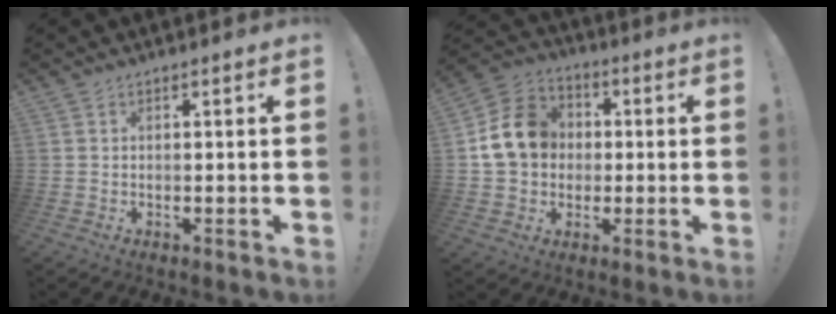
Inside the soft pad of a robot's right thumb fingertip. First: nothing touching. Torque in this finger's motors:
{"motor_torque": [0.22, 0.28, 0.77, -0.08, 0.09]}